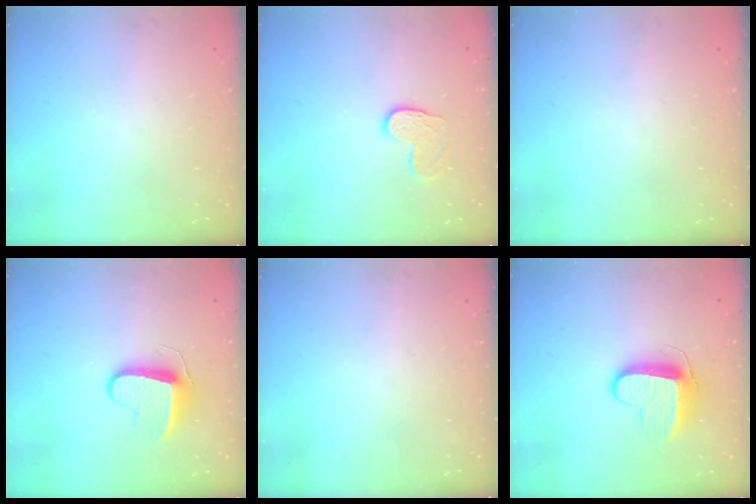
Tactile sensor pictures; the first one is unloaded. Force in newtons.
{"total": 7.6, "press": 7.6, "slide": 0.4}
{"total": 0.0}
{"total": 9.0, "press": 9.0, "slide": 0.5}
{"total": 0.0}
{"total": 9.6, "press": 9.6, "slide": 0.6}